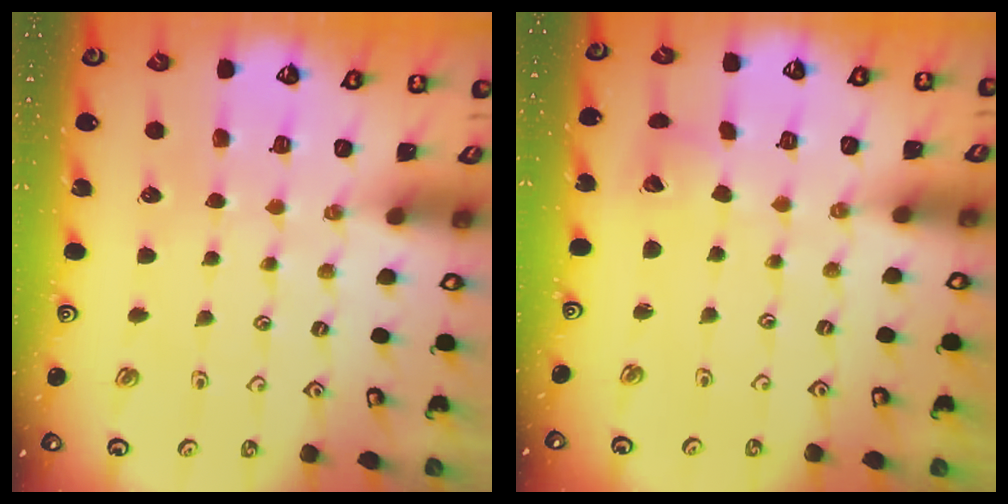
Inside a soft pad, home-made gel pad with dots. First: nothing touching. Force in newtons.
{"total": 5.0, "press": 4.9, "slide": 0.5}